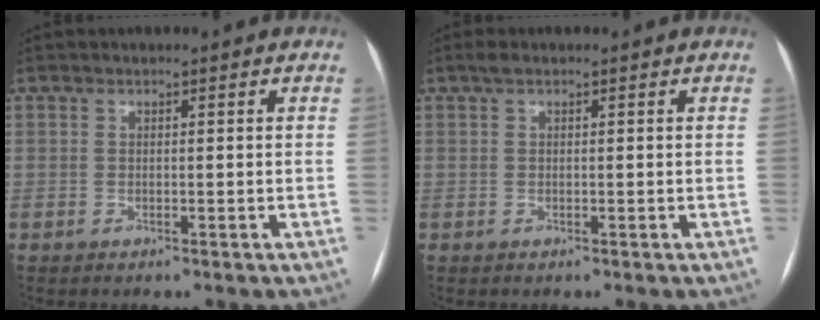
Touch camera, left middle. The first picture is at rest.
{"total": 0.9, "force": [0.6, 0.3, 0.6], "torque": [-0.014, 0.014, 0.012]}